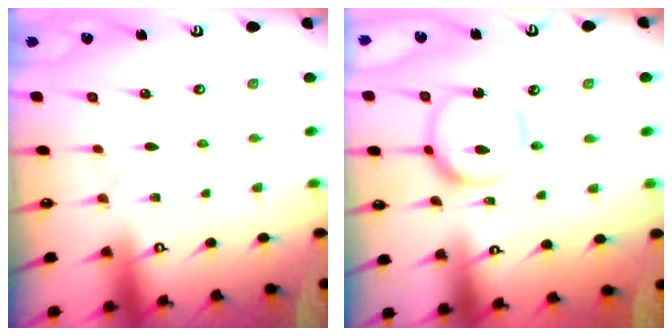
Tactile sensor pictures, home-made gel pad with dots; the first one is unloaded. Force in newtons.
{"total": 15.5, "press": 15.4, "slide": 1.5}